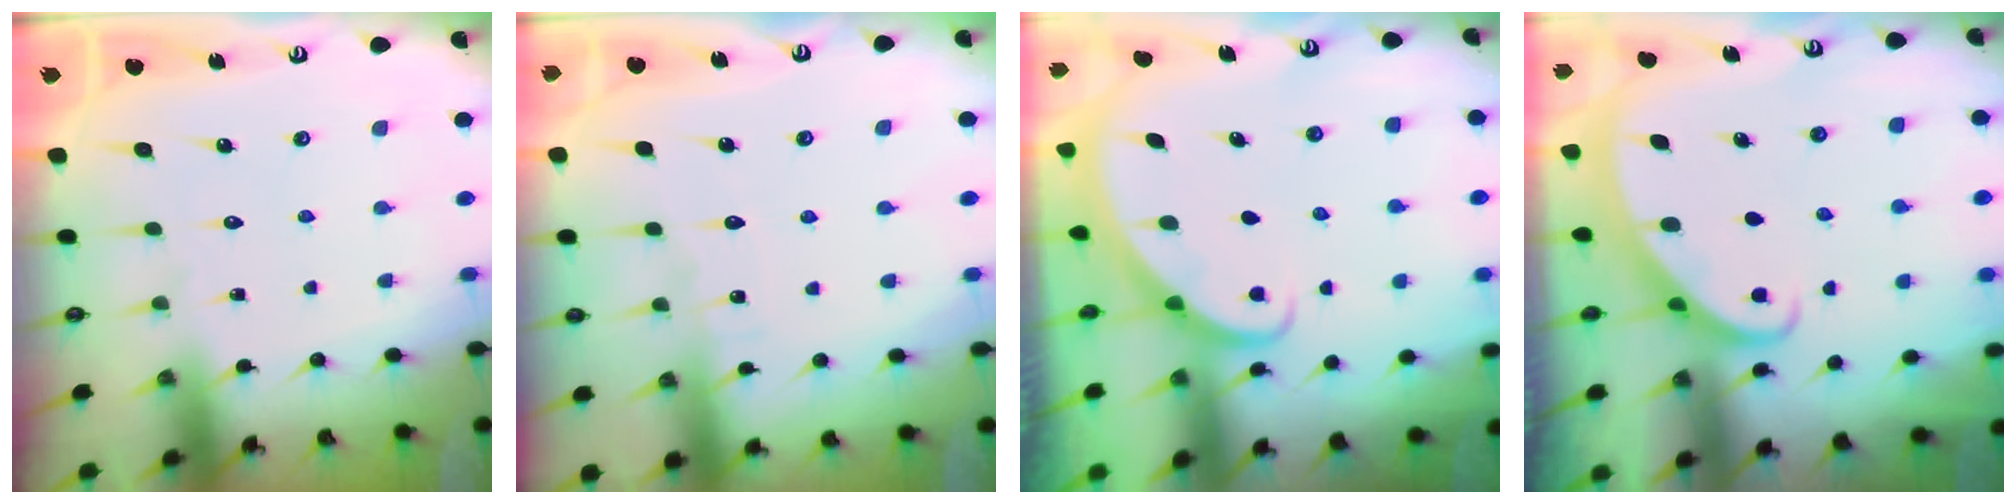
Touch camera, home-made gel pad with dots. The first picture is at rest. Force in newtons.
{"total": 2.9, "press": 2.8, "slide": 0.4}
{"total": 2.3, "press": 2.3, "slide": 0.1}
{"total": 2.2, "press": 2.2, "slide": 0.2}